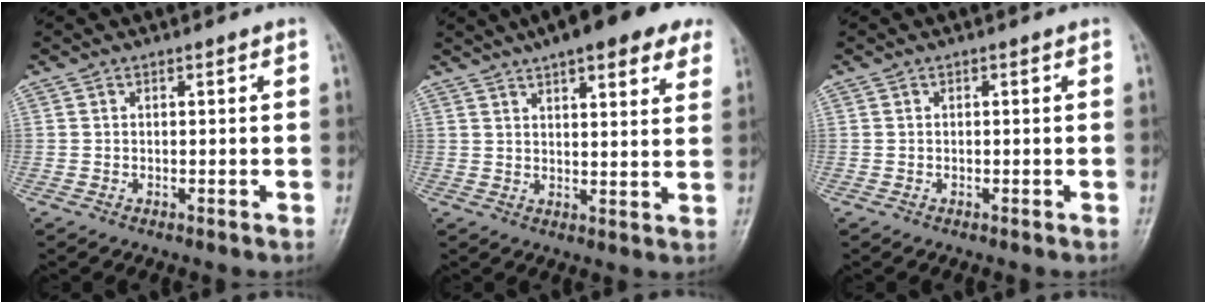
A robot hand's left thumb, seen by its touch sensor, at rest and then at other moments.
{"total": 16.5, "force": [10.7, 4.9, 11.6], "torque": [-0.140, -0.005, 0.134]}
{"total": 0.0}